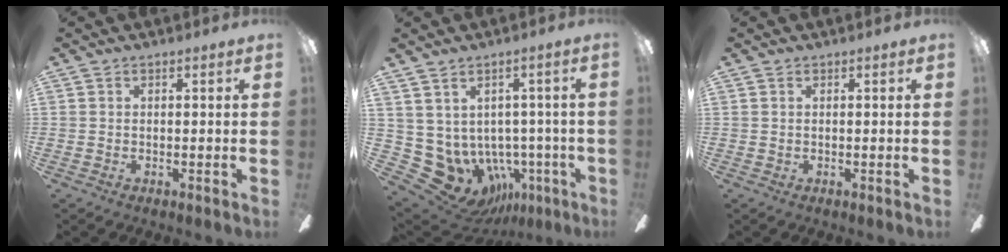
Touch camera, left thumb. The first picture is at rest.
{"total": 8.0, "force": [-0.7, 7.2, 3.4], "torque": [-0.114, -0.023, 0.004]}
{"total": 0.0}